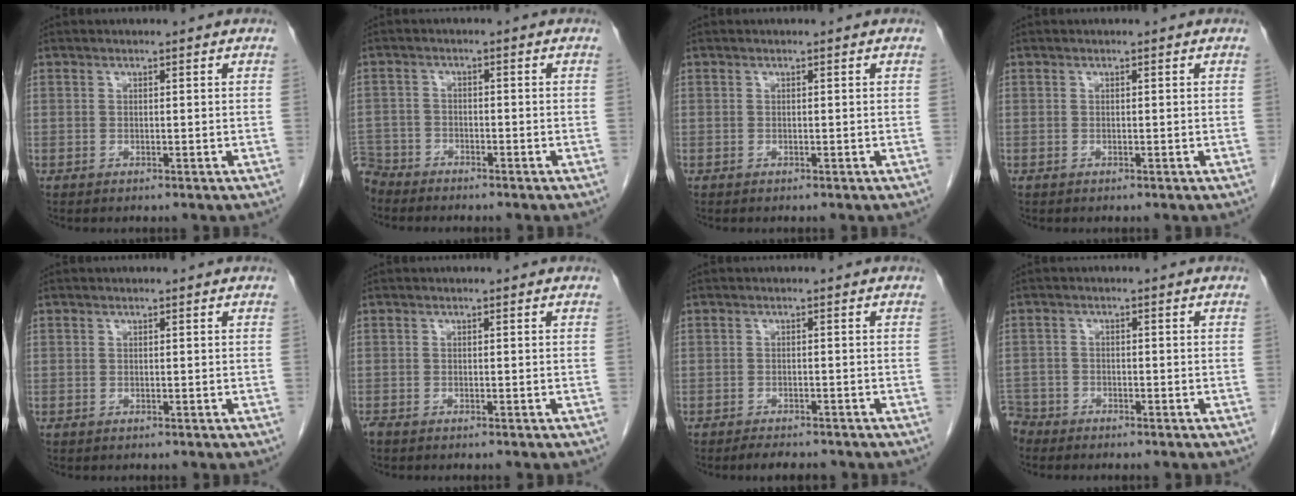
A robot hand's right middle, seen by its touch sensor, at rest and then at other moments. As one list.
[{"total": 5.0, "force": [-4.8, 1.6, -0.3], "torque": [0.012, -0.007, -0.094]}, {"total": 0.0}, {"total": 0.0}, {"total": 0.0}, {"total": 1.0, "force": [-1.0, 0.1, 0.4], "torque": [-0.013, -0.003, -0.018]}, {"total": 4.0, "force": [-3.6, 1.1, 1.5], "torque": [-0.023, -0.004, -0.049]}, {"total": 4.0, "force": [-3.7, 1.6, -0.3], "torque": [0.009, -0.003, -0.075]}]